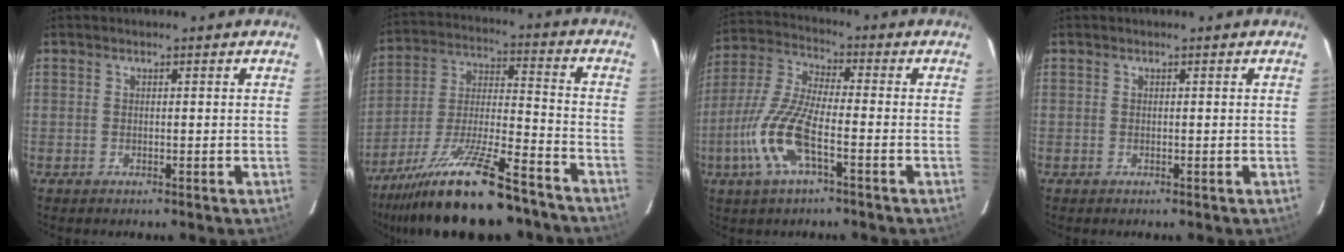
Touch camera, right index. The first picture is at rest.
{"total": 22.0, "force": [-16.8, 4.7, 13.4], "torque": [-0.251, -0.027, -0.269]}
{"total": 12.7, "force": [-4.8, 3.5, 11.2], "torque": [-0.250, -0.004, -0.100]}
{"total": 0.0}